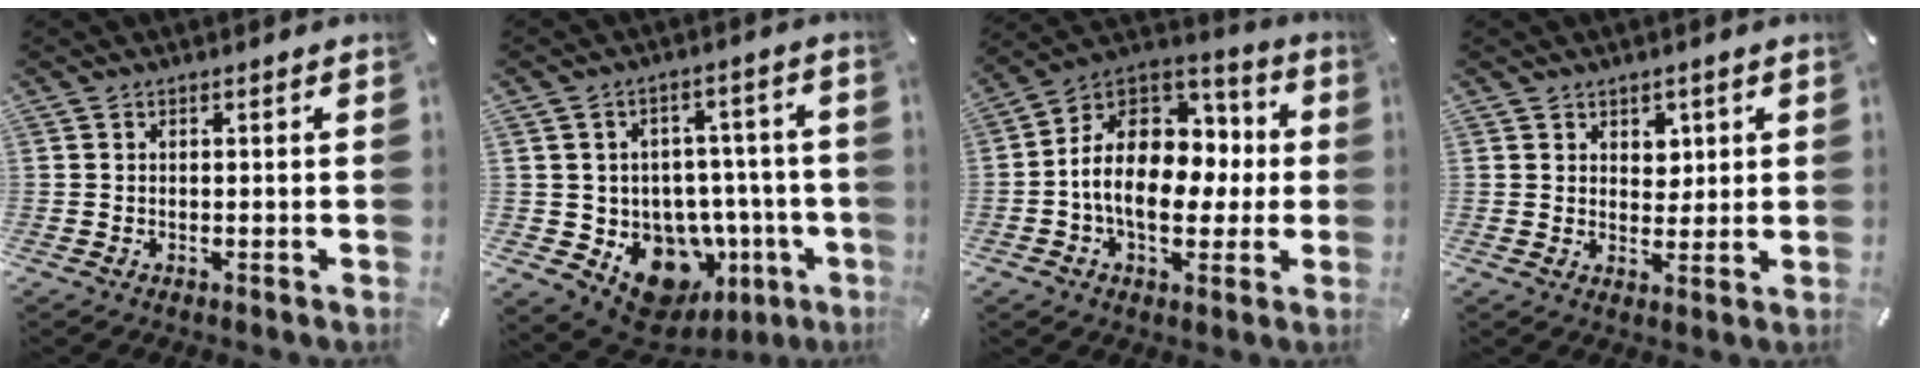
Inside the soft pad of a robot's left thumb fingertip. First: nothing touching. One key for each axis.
{"total": 13.1, "fx": -4.9, "fy": 10.3, "fz": 6.4, "tx": -0.077, "ty": 0.010, "tz": -0.065}
{"total": 15.9, "fx": -1.3, "fy": 12.0, "fz": 10.4, "tx": -0.177, "ty": -0.003, "tz": -0.020}
{"total": 4.0, "fx": 2.2, "fy": 3.2, "fz": 0.7, "tx": 0.008, "ty": -0.009, "tz": 0.034}